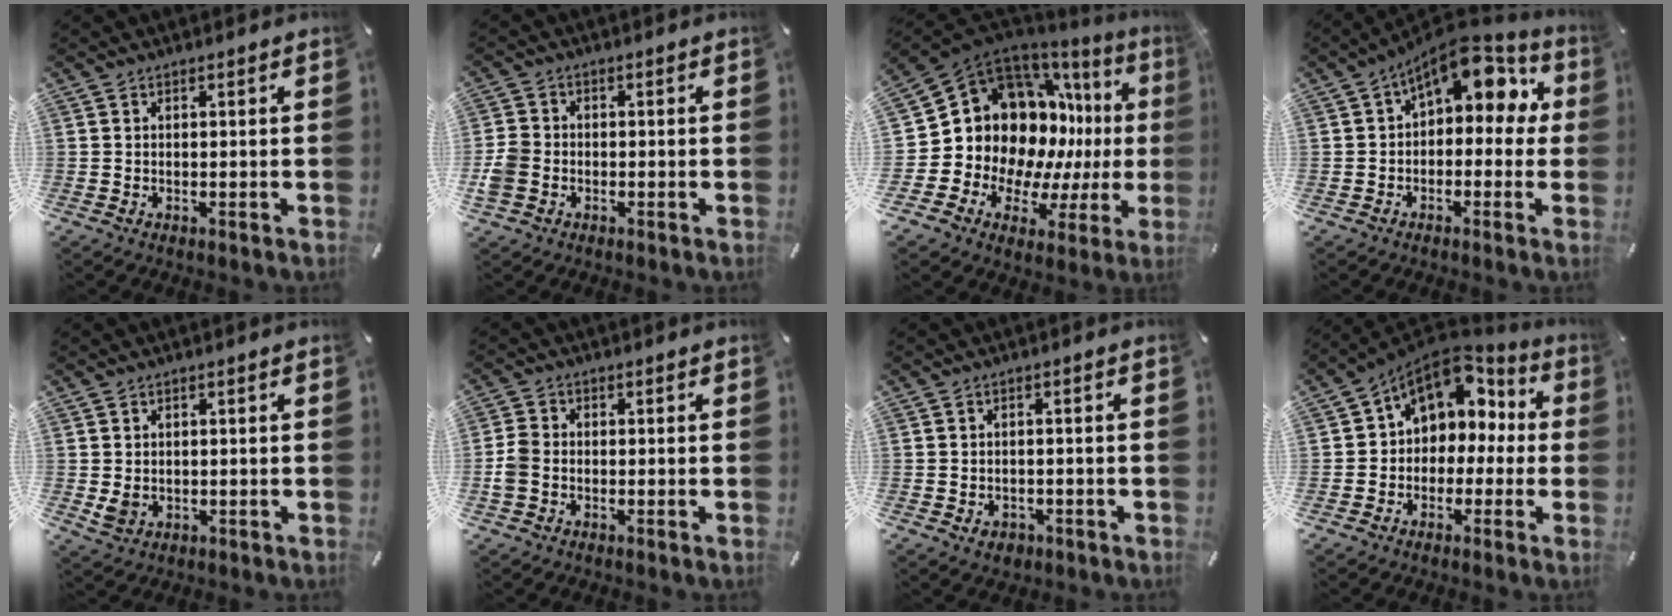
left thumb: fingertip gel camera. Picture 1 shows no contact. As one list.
[{"total": 5.0, "force": [-1.4, 4.4, 1.9], "torque": [-0.044, 0.011, -0.024]}, {"total": 17.2, "force": [2.9, 14.2, 9.2], "torque": [-0.154, -0.073, 0.086]}, {"total": 11.9, "force": [5.9, 6.2, 8.2], "torque": [-0.120, -0.039, 0.104]}, {"total": 2.8, "force": [0.0, 2.5, 1.4], "torque": [-0.032, 0.002, 0.000]}, {"total": 4.7, "force": [-1.0, 3.8, 2.6], "torque": [-0.048, 0.013, -0.016]}, {"total": 2.9, "force": [-1.2, 2.2, 1.3], "torque": [-0.021, 0.005, -0.023]}, {"total": 10.4, "force": [4.0, 8.5, 4.5], "torque": [-0.070, -0.025, 0.075]}]